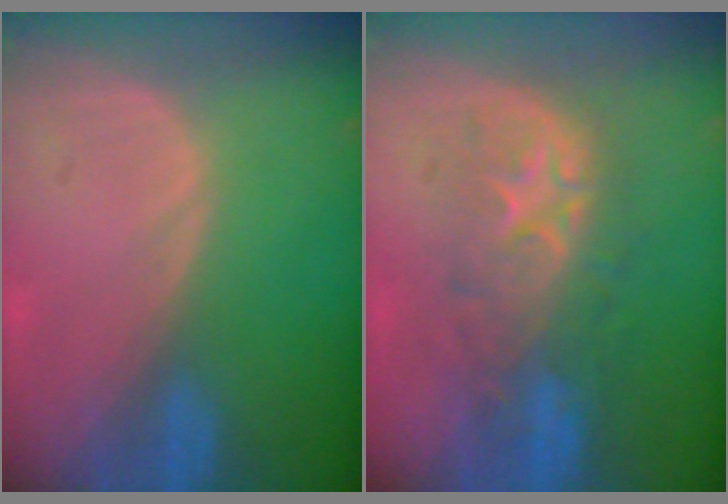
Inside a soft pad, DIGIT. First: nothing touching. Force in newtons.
{"total": 8.7, "press": 8.7, "slide": 0.9}